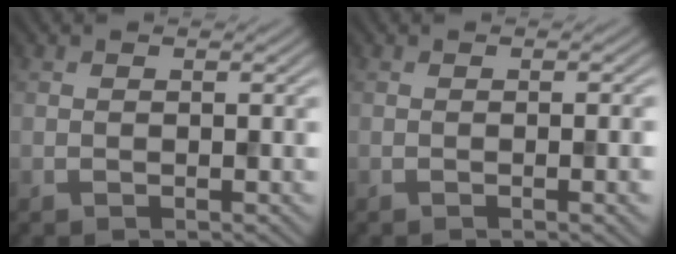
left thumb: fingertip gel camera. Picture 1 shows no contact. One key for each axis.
{"total": 1.7, "fx": -0.3, "fy": -0.3, "fz": 1.7, "tx": -0.021, "ty": 0.004, "tz": -0.005}